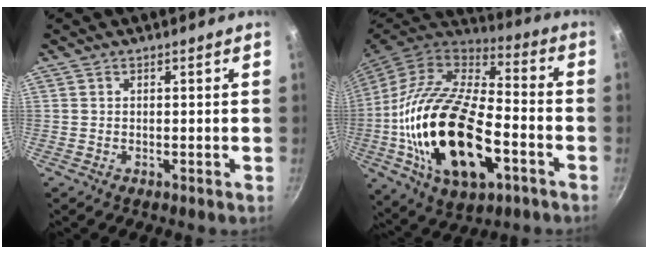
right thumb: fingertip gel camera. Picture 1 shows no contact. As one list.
[{"total": 28.5, "force": [-6.8, 14.9, 23.4], "torque": [-0.431, 0.017, -0.116]}]